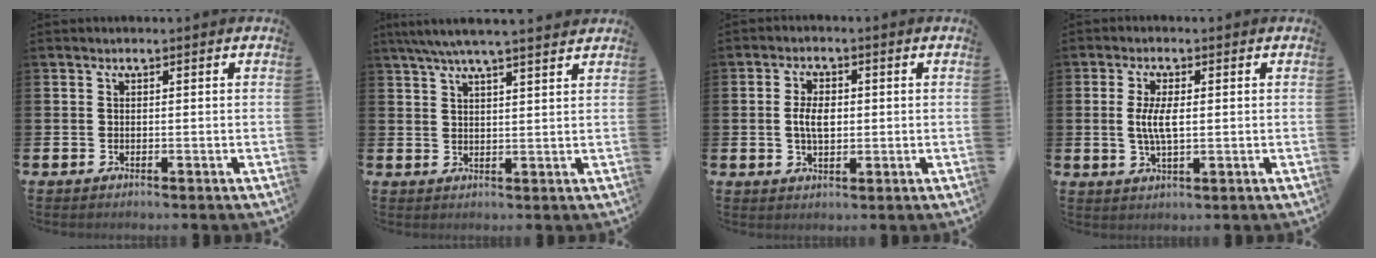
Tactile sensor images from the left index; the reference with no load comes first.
{"total": 5.6, "force": [5.0, -0.1, 2.3], "torque": [-0.053, -0.016, 0.089]}
{"total": 4.1, "force": [0.2, 2.3, 3.3], "torque": [-0.044, 0.002, -0.002]}
{"total": 4.5, "force": [0.5, 1.7, 4.1], "torque": [-0.074, 0.004, 0.005]}